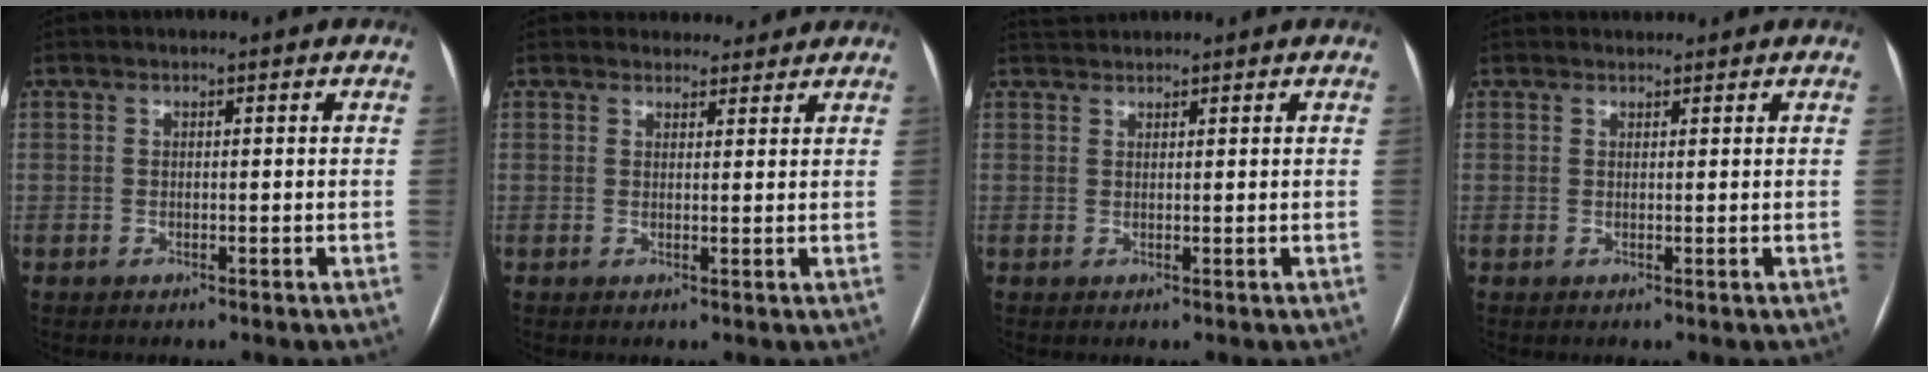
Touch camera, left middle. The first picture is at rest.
{"total": 3.8, "force": [3.5, 1.5, 0.0], "torque": [0.006, 0.007, 0.041]}
{"total": 1.9, "force": [1.9, 0.1, 0.0], "torque": [-0.008, 0.021, 0.039]}
{"total": 1.0, "force": [0.9, 0.3, -0.1], "torque": [-0.007, 0.007, 0.015]}